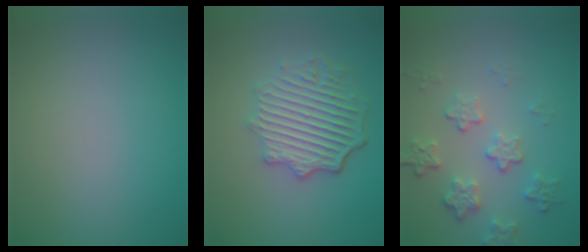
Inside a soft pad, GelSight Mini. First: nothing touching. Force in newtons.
{"total": 5.9, "press": 4.6, "slide": 3.8}
{"total": 4.0, "press": 3.0, "slide": 2.6}